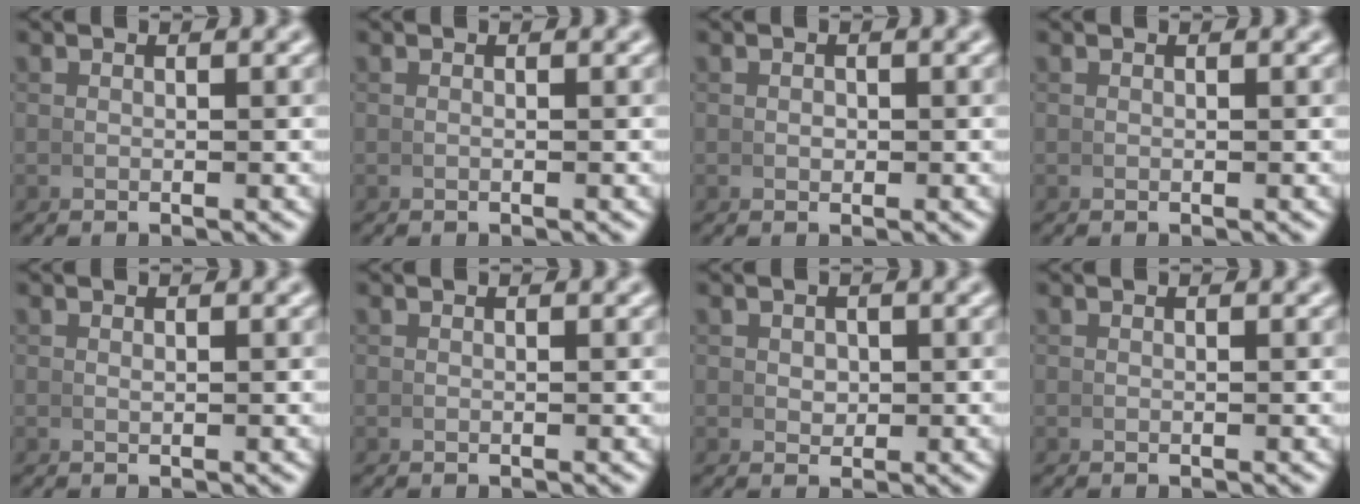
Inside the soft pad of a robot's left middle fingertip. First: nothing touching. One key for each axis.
{"total": 0.0}
{"total": 0.6, "fx": 0.0, "fy": 0.5, "fz": 0.3, "tx": -0.008, "ty": -0.004, "tz": 0.003}
{"total": 0.0}
{"total": 0.0}
{"total": 0.0}
{"total": 1.3, "fx": 0.4, "fy": 1.0, "fz": 0.7, "tx": -0.014, "ty": -0.008, "tz": 0.015}
{"total": 0.0}